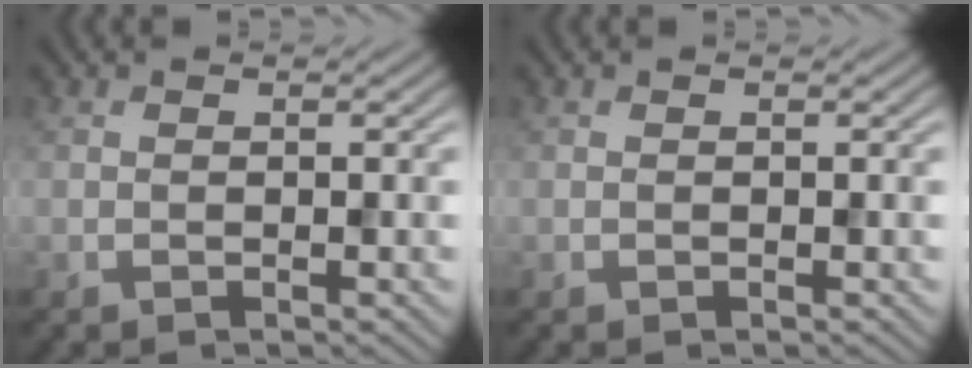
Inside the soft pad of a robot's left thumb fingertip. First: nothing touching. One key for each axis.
{"total": 0.0}